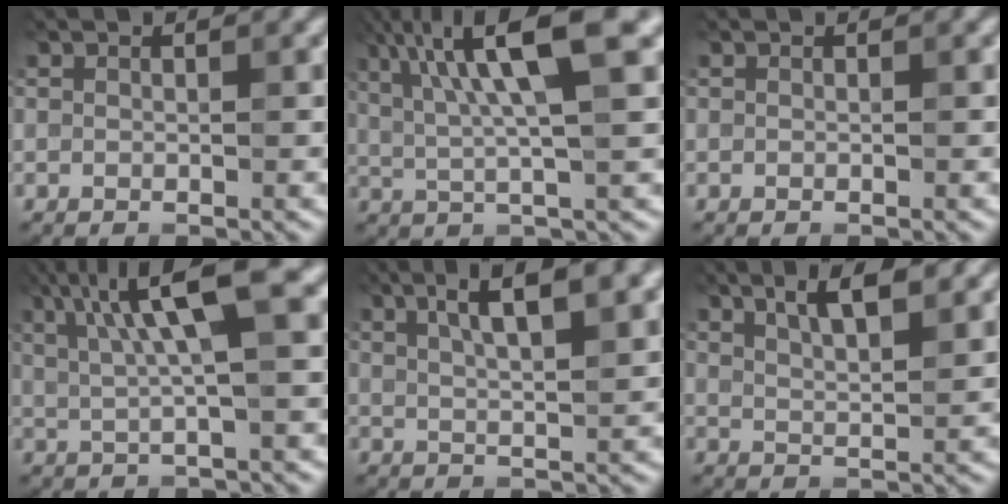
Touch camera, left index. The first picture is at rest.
{"total": 9.6, "force": [3.2, 1.9, 8.9], "torque": [-0.153, 0.016, 0.056]}
{"total": 0.0}
{"total": 8.7, "force": [2.9, 1.7, 8.0], "torque": [-0.138, 0.019, 0.054]}
{"total": 6.3, "force": [3.0, 1.7, 5.3], "torque": [-0.077, 0.018, 0.045]}
{"total": 6.5, "force": [4.0, 2.1, 4.6], "torque": [-0.055, 0.028, 0.044]}